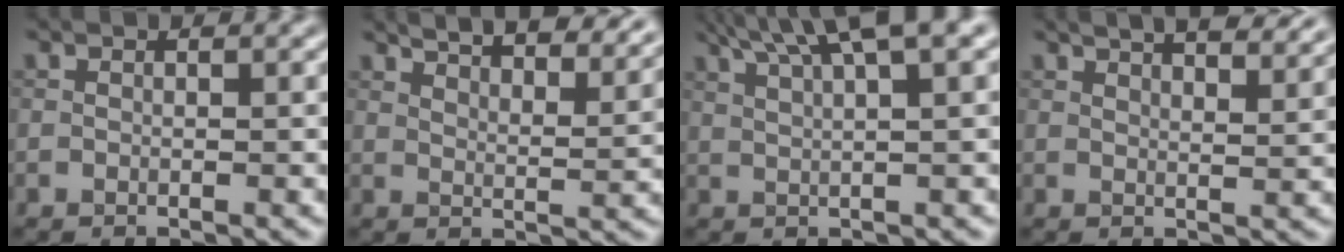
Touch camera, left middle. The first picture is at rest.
{"total": 9.4, "force": [7.7, 2.5, 4.8], "torque": [-0.043, 0.015, 0.072]}
{"total": 7.5, "force": [4.6, 1.3, 5.8], "torque": [-0.078, 0.025, 0.063]}
{"total": 7.2, "force": [5.4, 2.4, 4.2], "torque": [-0.024, 0.029, 0.040]}